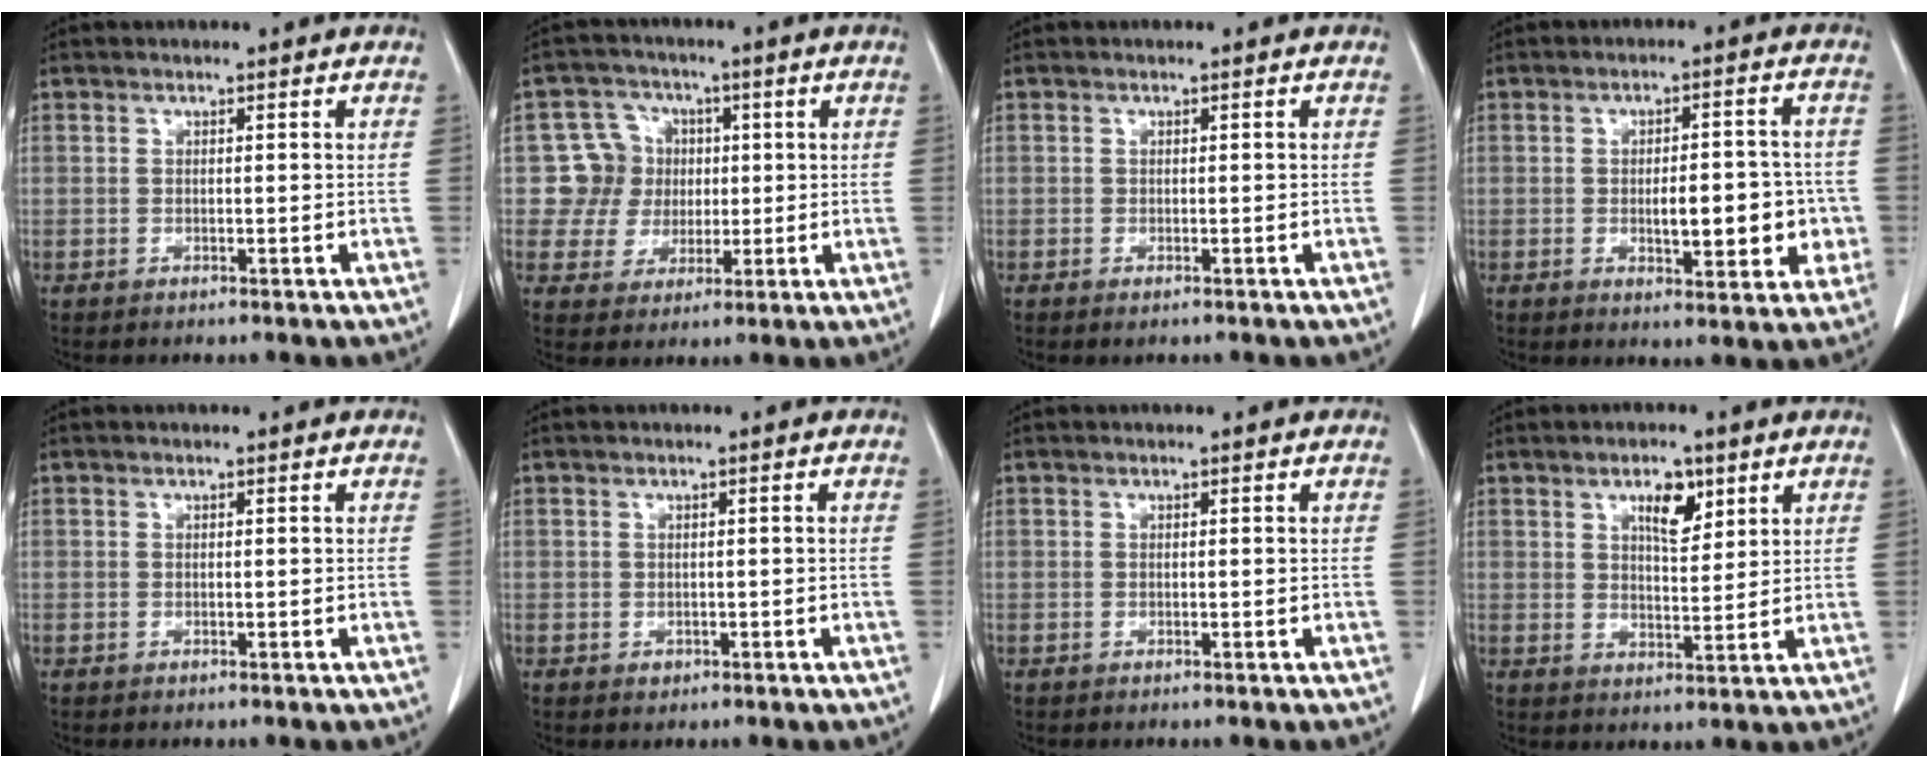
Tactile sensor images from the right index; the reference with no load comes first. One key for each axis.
{"total": 7.4, "fx": 0.8, "fy": 7.3, "fz": 0.8, "tx": -0.010, "ty": 0.025, "tz": 0.021}
{"total": 0.8, "fx": -0.6, "fy": 0.1, "fz": 0.6, "tx": -0.009, "ty": -0.003, "tz": -0.005}
{"total": 8.8, "fx": -1.4, "fy": 3.2, "fz": 8.0, "tx": -0.108, "ty": 0.011, "tz": -0.010}
{"total": 0.0}
{"total": 0.7, "fx": -0.3, "fy": 0.5, "fz": 0.3, "tx": -0.005, "ty": 0.001, "tz": -0.001}
{"total": 0.0}
{"total": 5.1, "fx": 2.8, "fy": 1.9, "fz": 3.8, "tx": -0.066, "ty": -0.001, "tz": 0.049}